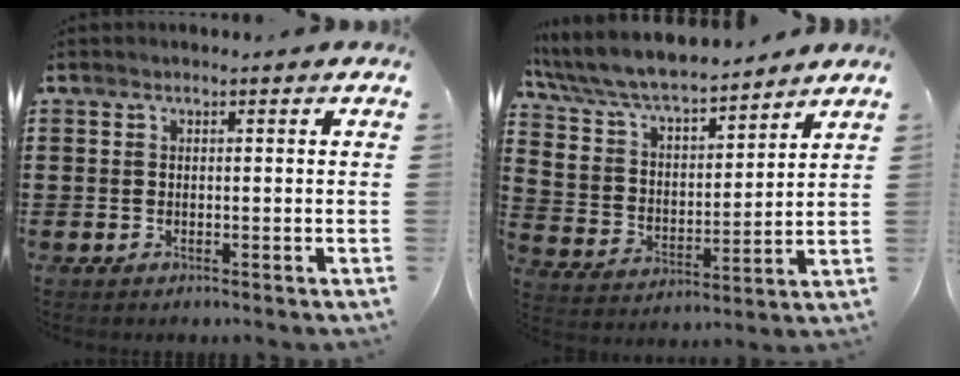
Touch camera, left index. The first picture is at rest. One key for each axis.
{"total": 7.3, "fx": 6.8, "fy": 1.4, "fz": 2.3, "tx": -0.076, "ty": -0.040, "tz": 0.118}